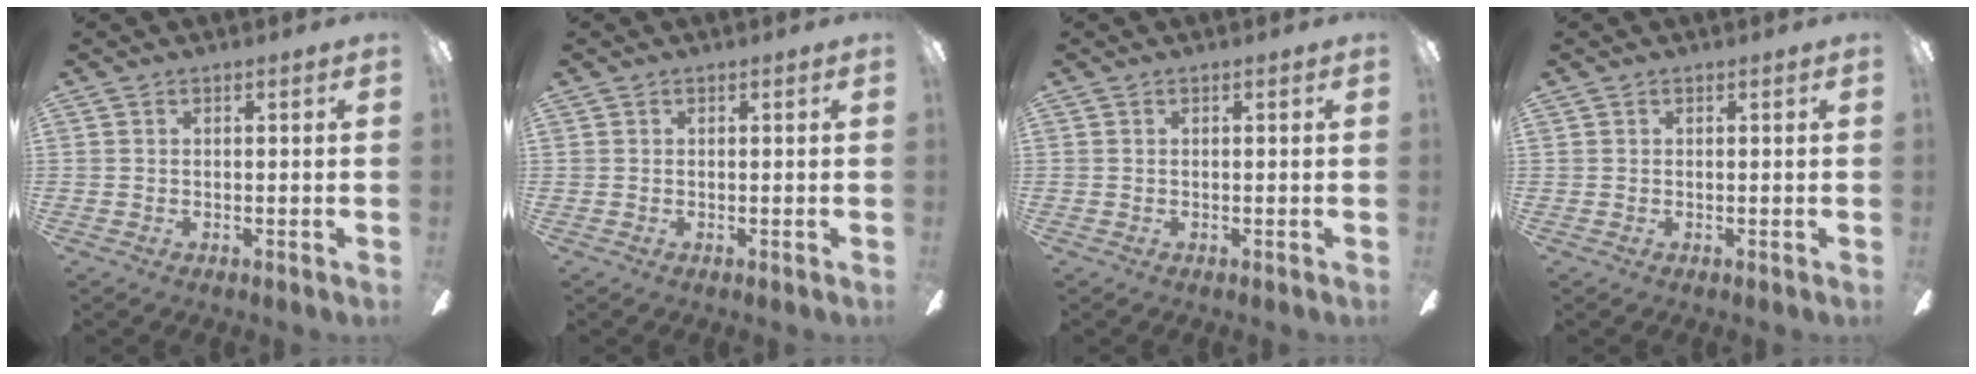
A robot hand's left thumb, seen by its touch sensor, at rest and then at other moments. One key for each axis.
{"total": 0.0}
{"total": 0.0}
{"total": 0.0}